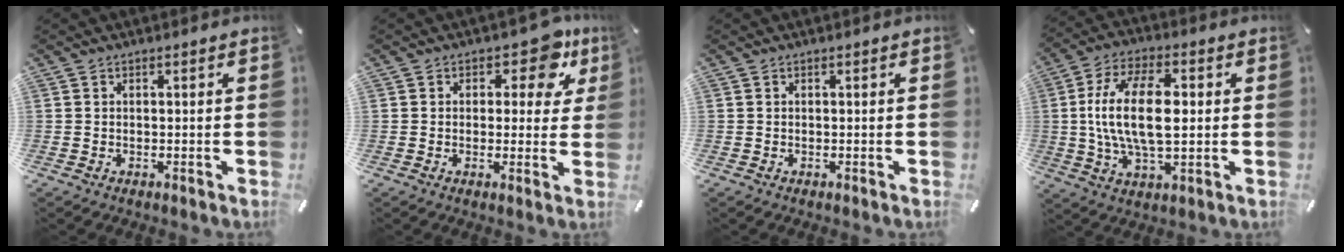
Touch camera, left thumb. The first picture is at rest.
{"total": 8.5, "force": [4.0, 4.9, 5.7], "torque": [-0.057, -0.019, 0.062]}
{"total": 0.0}
{"total": 15.2, "force": [1.3, 7.2, 13.4], "torque": [-0.269, 0.003, 0.018]}